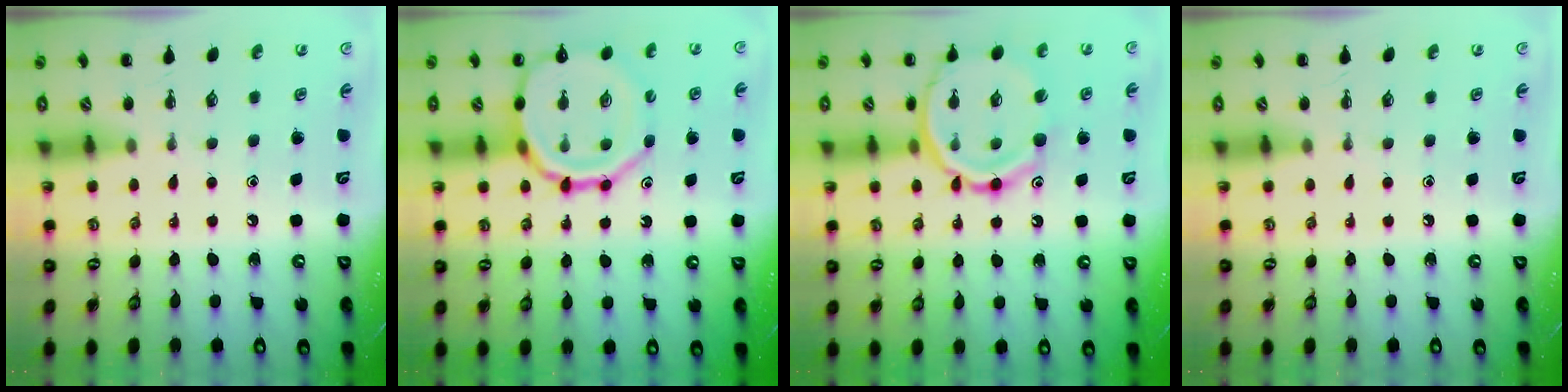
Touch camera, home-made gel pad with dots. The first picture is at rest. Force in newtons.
{"total": 14.8, "press": 14.7, "slide": 2.1}
{"total": 16.3, "press": 16.1, "slide": 2.5}
{"total": 0.0}